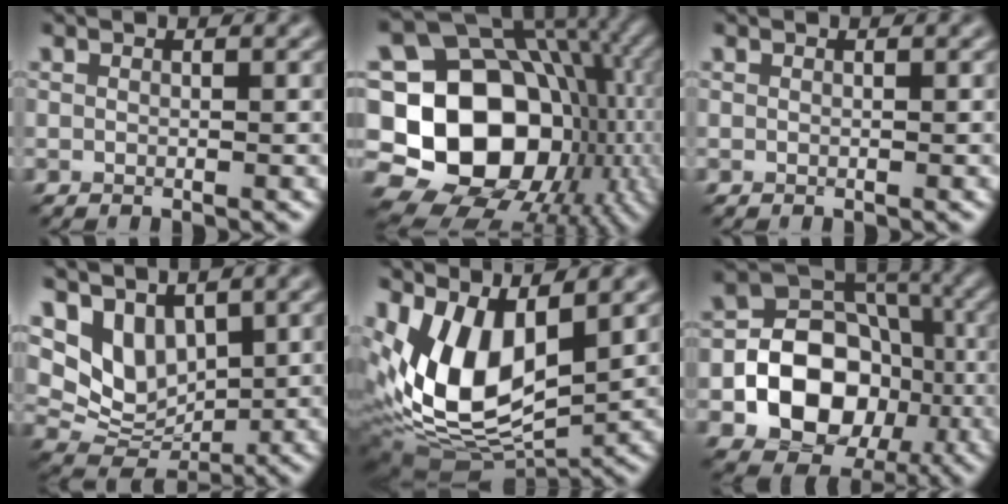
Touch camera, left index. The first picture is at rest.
{"total": 20.1, "force": [-2.1, 16.4, 11.5], "torque": [-0.185, -0.010, -0.043]}
{"total": 0.0}
{"total": 6.2, "force": [2.8, 4.3, 3.4], "torque": [-0.065, -0.005, 0.057]}
{"total": 10.5, "force": [2.3, 5.4, 8.7], "torque": [-0.187, -0.015, 0.045]}
{"total": 11.6, "force": [-2.8, 9.0, 6.9], "torque": [-0.092, -0.008, -0.070]}